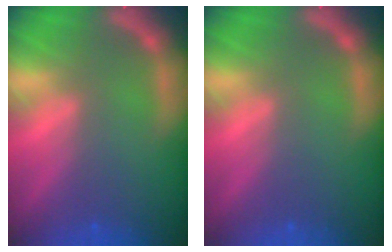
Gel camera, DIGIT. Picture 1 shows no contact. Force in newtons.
{"total": 0.0}